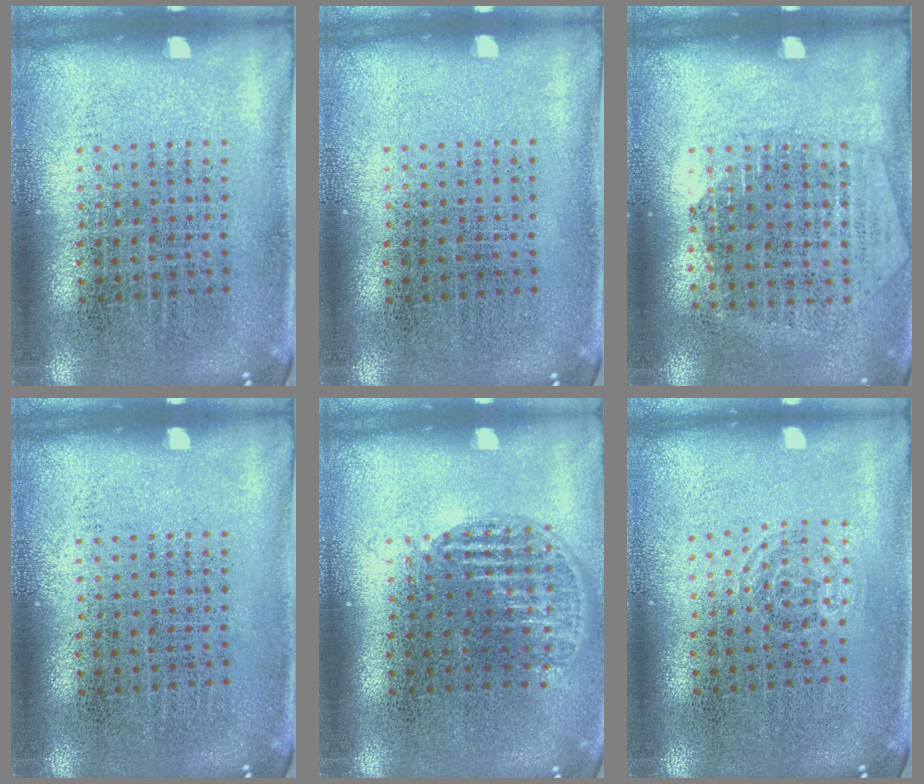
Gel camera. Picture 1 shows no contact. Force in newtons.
{"total": 0.0}
{"total": 1.3, "press": 1.1, "slide": 0.5}
{"total": 0.0}
{"total": 1.2, "press": 1.0, "slide": 0.5}
{"total": 0.7, "press": 0.5, "slide": 0.5}